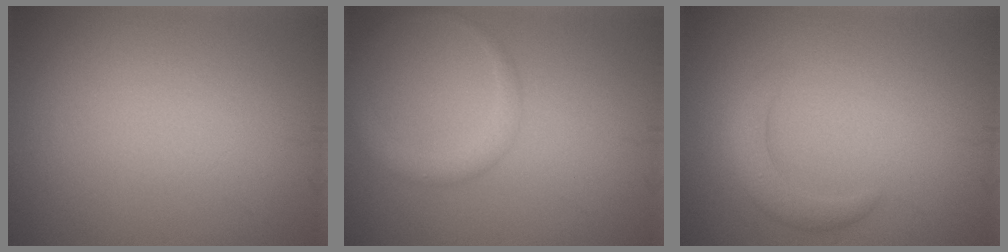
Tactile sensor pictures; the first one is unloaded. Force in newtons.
{"total": 2.4, "press": 2.4, "slide": 0.1}
{"total": 2.5, "press": 2.5, "slide": 0.2}